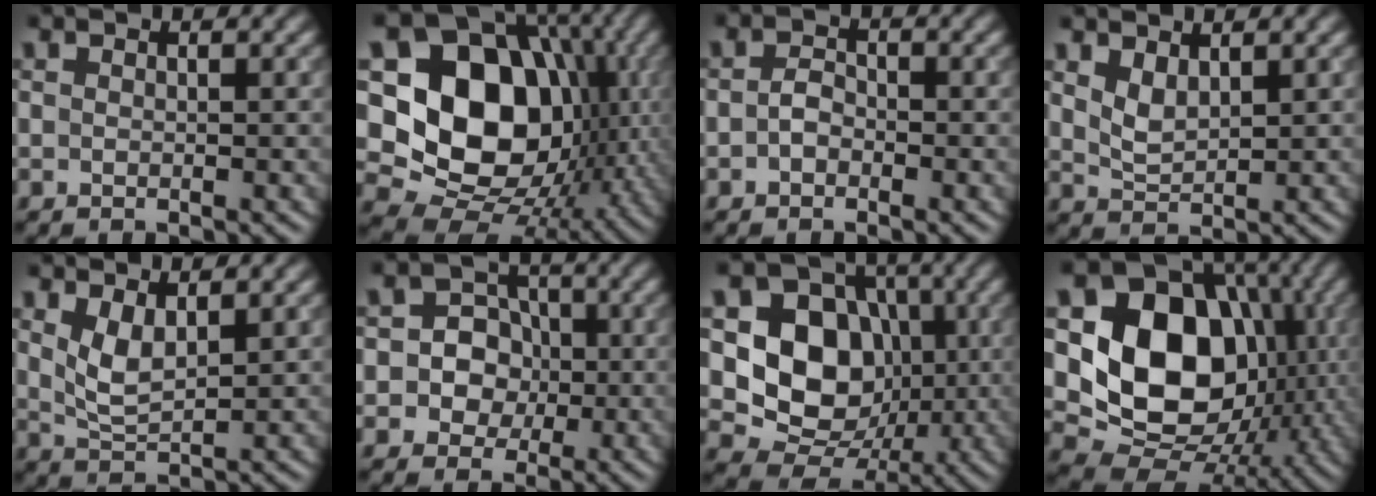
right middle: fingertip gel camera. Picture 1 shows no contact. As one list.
[{"total": 16.5, "force": [0.7, 12.8, 10.5], "torque": [-0.157, 0.001, 0.006]}, {"total": 1.5, "force": [-0.5, 1.0, 1.0], "torque": [-0.021, 0.003, -0.014]}, {"total": 2.0, "force": [1.2, 1.0, 1.3], "torque": [-0.032, -0.004, 0.030]}, {"total": 2.8, "force": [1.4, 1.1, 2.2], "torque": [-0.053, -0.006, 0.034]}, {"total": 5.7, "force": [-0.4, 5.4, 1.9], "torque": [-0.016, 0.029, -0.035]}, {"total": 9.4, "force": [0.4, 7.7, 5.3], "torque": [-0.082, -0.007, -0.003]}, {"total": 14.1, "force": [0.7, 11.0, 8.8], "torque": [-0.137, -0.008, 0.002]}]